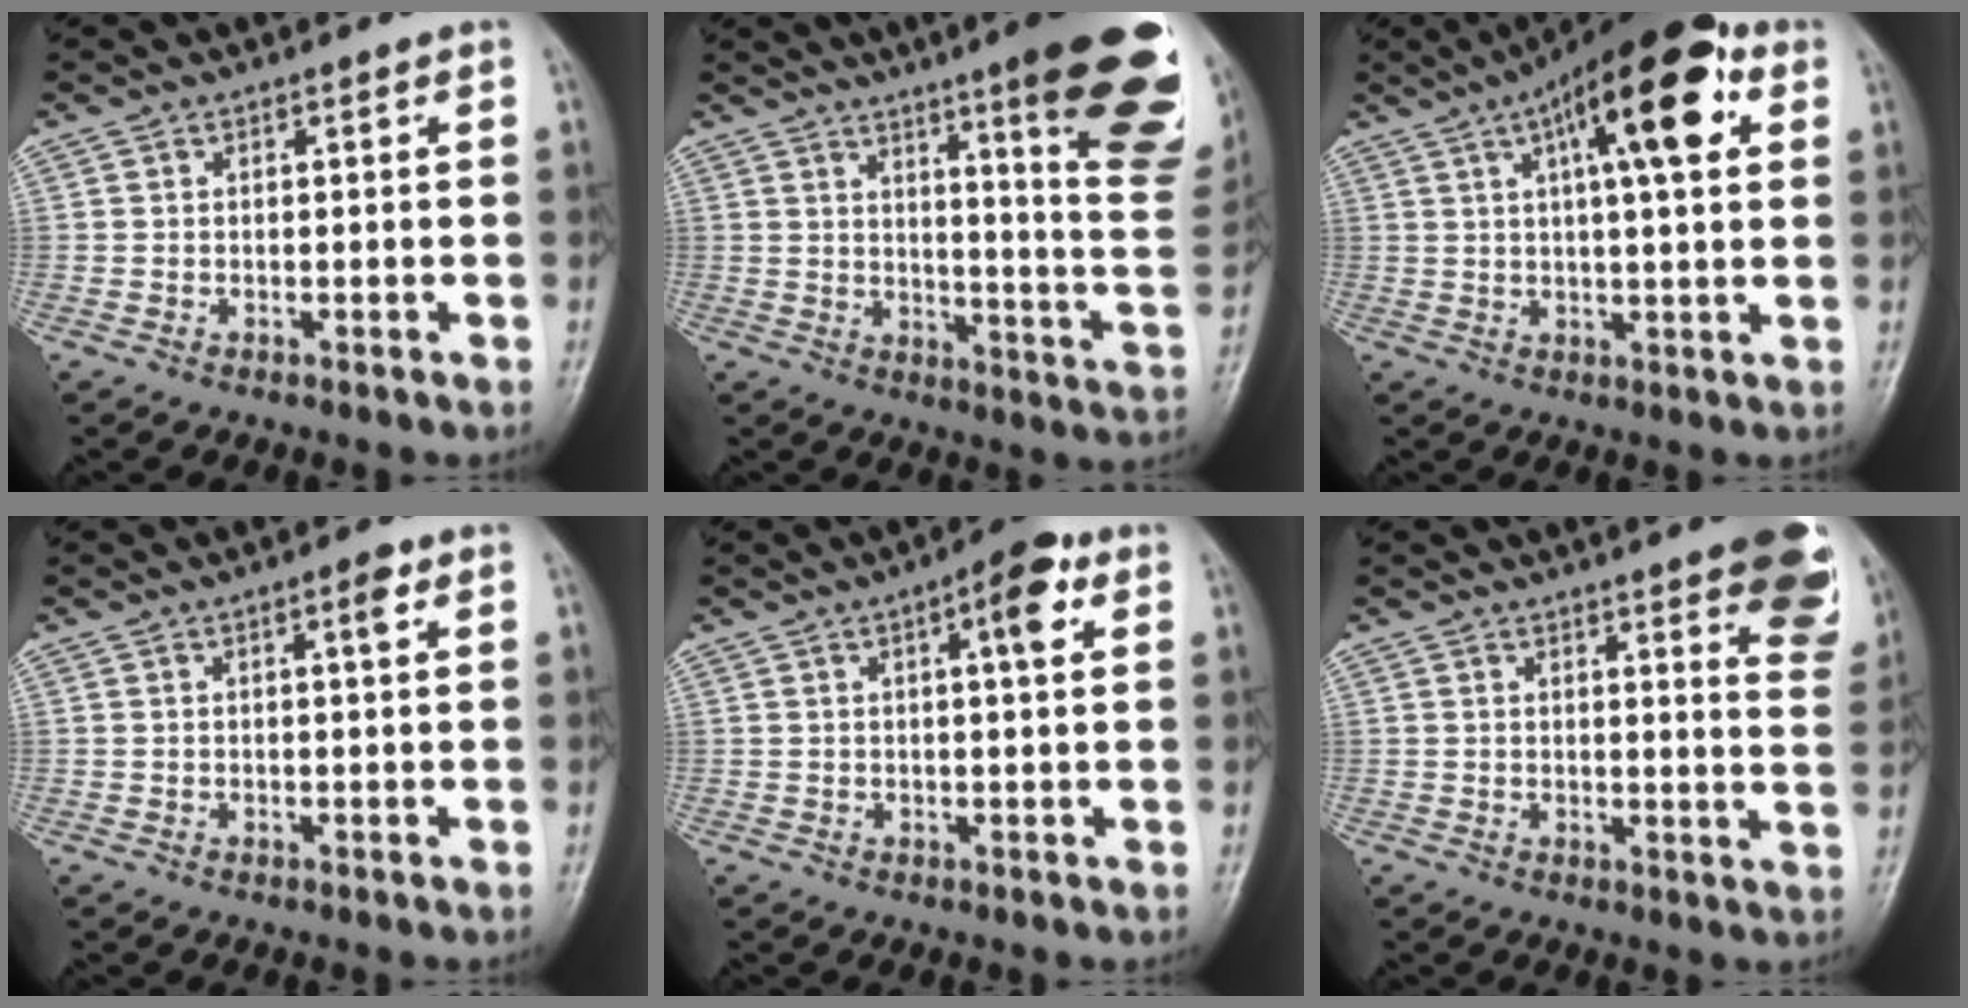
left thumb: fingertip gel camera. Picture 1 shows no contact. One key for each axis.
{"total": 24.4, "fx": 13.7, "fy": 3.9, "fz": 19.8, "tx": -0.212, "ty": -0.068, "tz": 0.181}
{"total": 17.5, "fx": 6.8, "fy": 5.6, "fz": 15.1, "tx": -0.206, "ty": 0.009, "tz": 0.093}
{"total": 2.4, "fx": 1.1, "fy": 0.5, "fz": 2.1, "tx": -0.033, "ty": -0.001, "tz": 0.015}
{"total": 6.6, "fx": 2.6, "fy": 1.9, "fz": 5.8, "tx": -0.074, "ty": 0.003, "tz": 0.029}
{"total": 14.7, "fx": 8.7, "fy": 3.4, "fz": 11.3, "tx": -0.111, "ty": -0.041, "tz": 0.091}